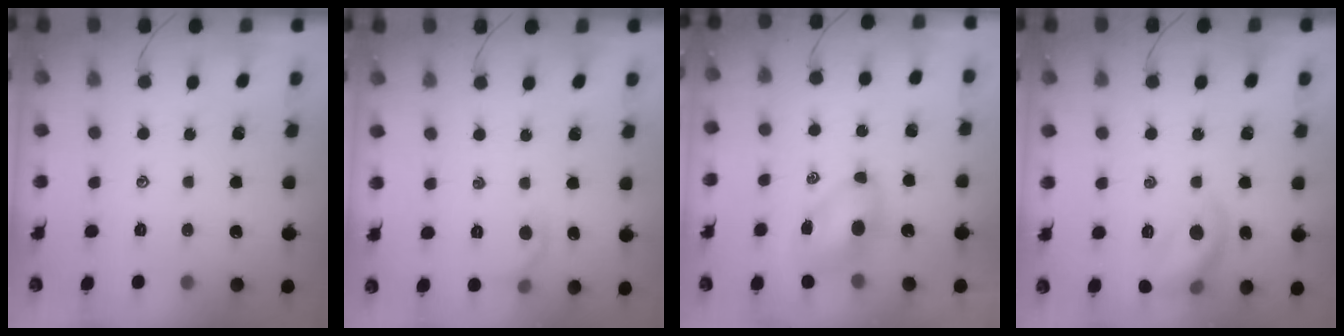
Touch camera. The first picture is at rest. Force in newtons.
{"total": 5.5, "press": 5.4, "slide": 1.4}
{"total": 7.2, "press": 7.2, "slide": 0.7}
{"total": 12.5, "press": 12.3, "slide": 2.3}